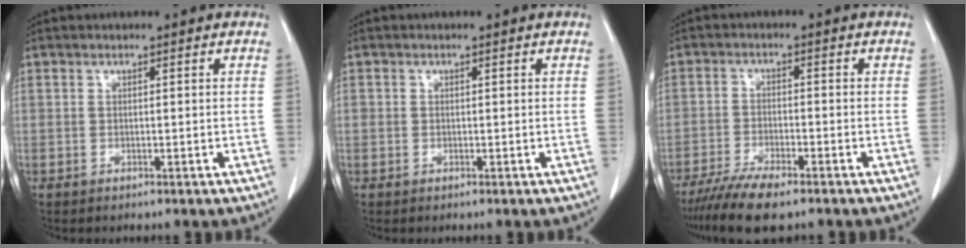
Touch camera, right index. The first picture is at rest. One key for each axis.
{"total": 0.7, "fx": 0.0, "fy": 0.7, "fz": 0.1, "tx": 0.005, "ty": 0.008, "tz": 0.000}
{"total": 7.8, "fx": -6.1, "fy": 1.2, "fz": 4.8, "tx": -0.084, "ty": -0.019, "tz": -0.104}